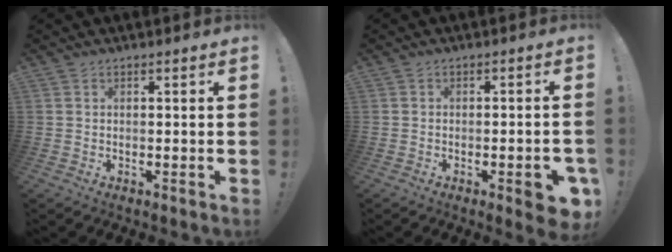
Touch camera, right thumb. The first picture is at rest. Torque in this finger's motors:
{"motor_torque": [0.74, 0.96, 0.95, -0.54, 0.28]}